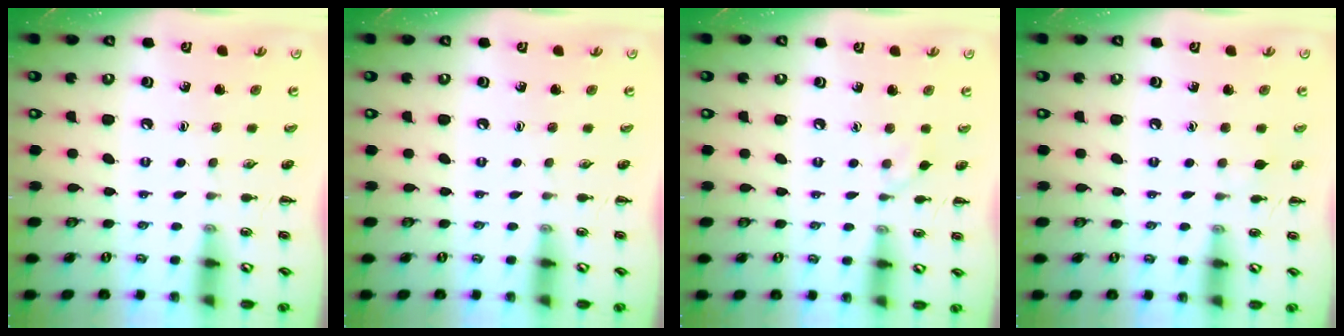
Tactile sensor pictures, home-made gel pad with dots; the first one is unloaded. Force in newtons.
{"total": 0.0}
{"total": 4.5, "press": 4.1, "slide": 1.6}
{"total": 3.7, "press": 3.6, "slide": 0.9}